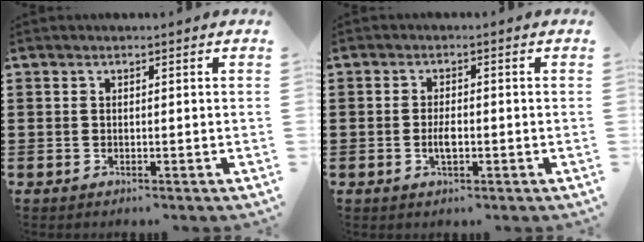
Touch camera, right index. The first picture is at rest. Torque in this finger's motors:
{"motor_torque": [0.86, 1.27, 0.44, 0.06]}